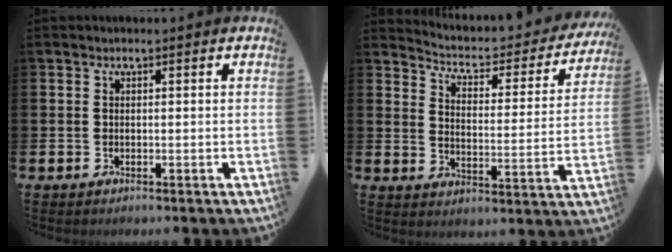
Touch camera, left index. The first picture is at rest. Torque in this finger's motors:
{"motor_torque": [0.89, -1.25, 0.28, 0.03]}